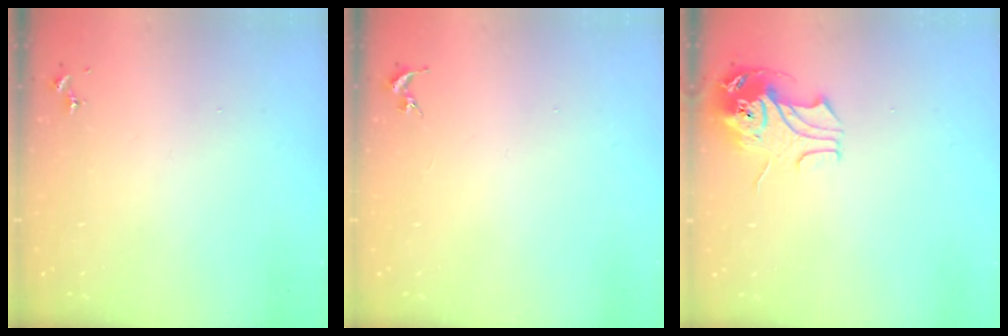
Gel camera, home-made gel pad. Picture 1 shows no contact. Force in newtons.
{"total": 0.0}
{"total": 11.0, "press": 10.9, "slide": 1.5}